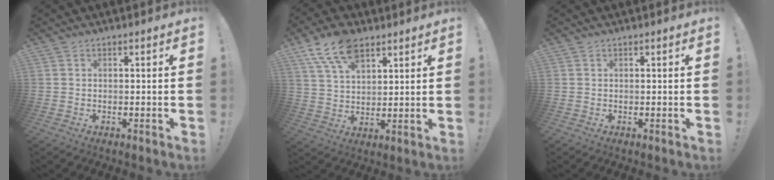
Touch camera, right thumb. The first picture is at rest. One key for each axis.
{"total": 12.3, "fx": 7.6, "fy": 6.6, "fz": 7.1, "tx": -0.133, "ty": -0.025, "tz": 0.145}
{"total": 0.0}